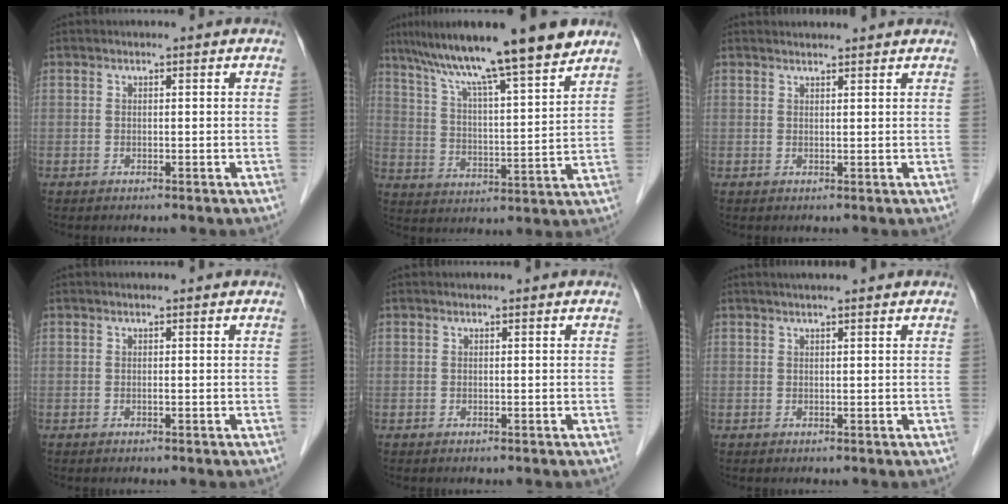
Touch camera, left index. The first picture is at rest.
{"total": 17.7, "force": [13.8, 0.1, 11.1], "torque": [-0.177, 0.017, 0.221]}
{"total": 3.5, "force": [3.4, 0.3, 0.6], "torque": [-0.013, 0.020, 0.043]}
{"total": 0.0}
{"total": 0.0}
{"total": 4.7, "force": [4.0, 0.2, 2.6], "torque": [-0.034, 0.026, 0.055]}